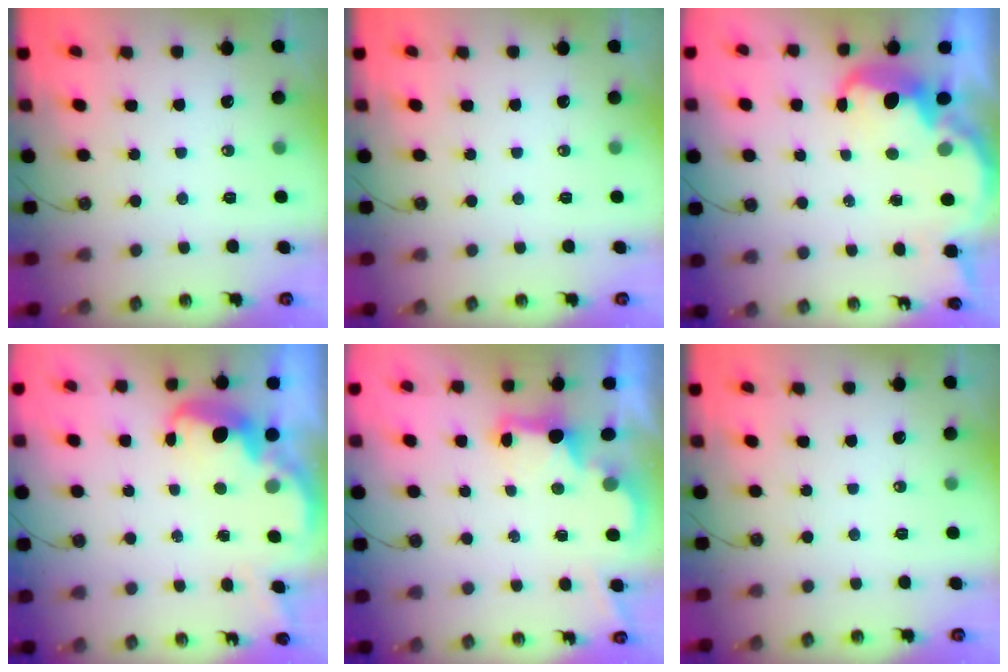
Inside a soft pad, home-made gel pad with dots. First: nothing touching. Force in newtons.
{"total": 0.0}
{"total": 5.4, "press": 5.4, "slide": 0.4}
{"total": 3.3, "press": 3.3, "slide": 0.5}
{"total": 2.2, "press": 2.1, "slide": 0.6}
{"total": 0.0}